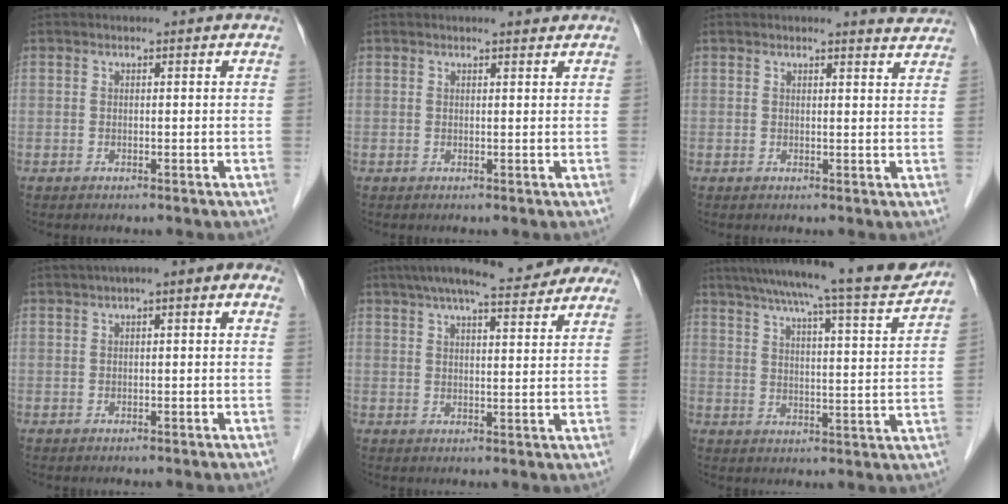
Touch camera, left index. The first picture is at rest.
{"total": 1.6, "force": [1.5, 0.2, 0.5], "torque": [-0.011, 0.001, 0.020]}
{"total": 3.1, "force": [3.1, 0.0, 0.3], "torque": [-0.006, -0.017, 0.020]}
{"total": 6.2, "force": [2.3, 1.6, 5.5], "torque": [-0.074, 0.034, 0.025]}
{"total": 15.3, "force": [12.6, 2.7, 8.3], "torque": [-0.129, 0.037, 0.167]}
{"total": 17.6, "force": [15.6, -0.5, 8.1], "torque": [-0.124, -0.020, 0.210]}